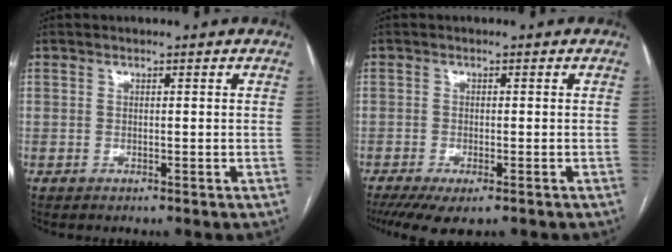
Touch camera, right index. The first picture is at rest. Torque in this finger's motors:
{"motor_torque": [0.69, -0.77, 0.18, 0.08]}